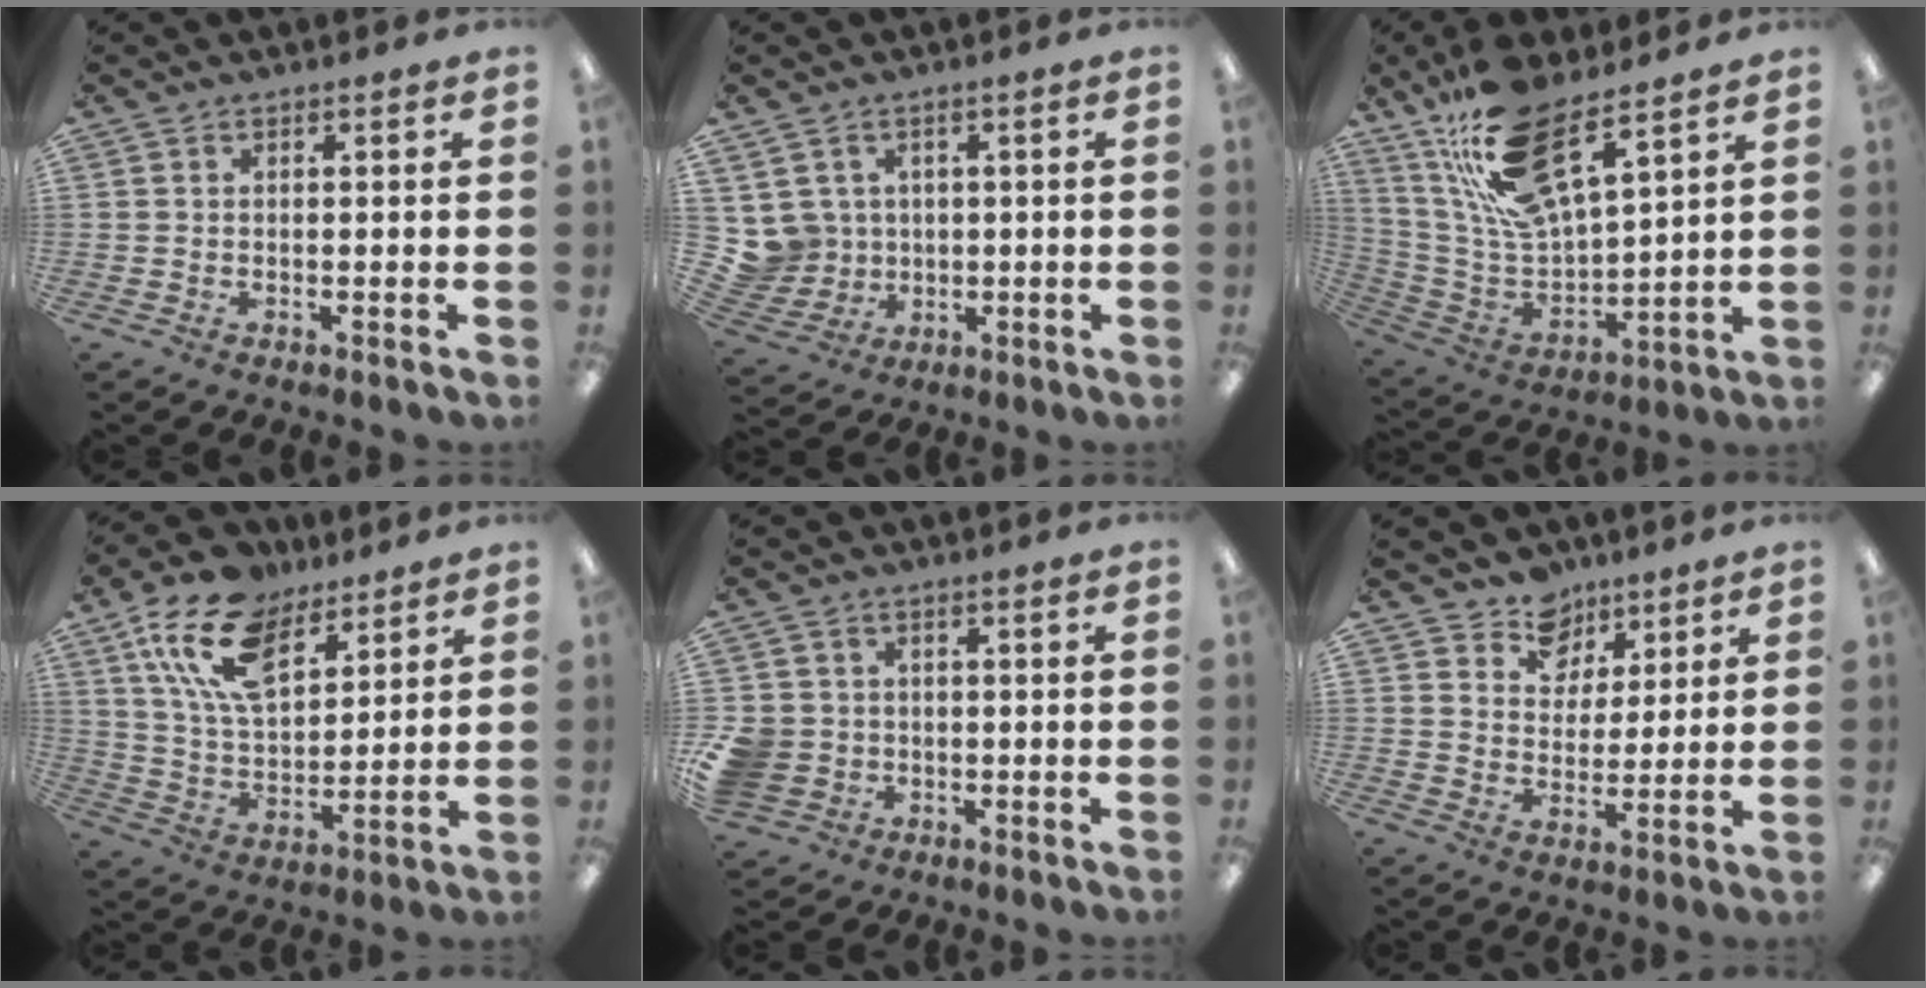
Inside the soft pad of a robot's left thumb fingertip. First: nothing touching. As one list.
[{"total": 7.1, "force": [2.0, 6.8, 0.9], "torque": [-0.057, -0.008, 0.045]}, {"total": 18.7, "force": [13.7, 5.6, 11.5], "torque": [-0.240, -0.077, 0.240]}, {"total": 16.9, "force": [10.0, 9.2, 10.0], "torque": [-0.191, -0.028, 0.187]}, {"total": 6.3, "force": [-1.1, 5.8, 2.0], "torque": [-0.053, 0.013, -0.018]}, {"total": 8.6, "force": [6.1, 6.0, 0.7], "torque": [-0.011, -0.044, 0.113]}]